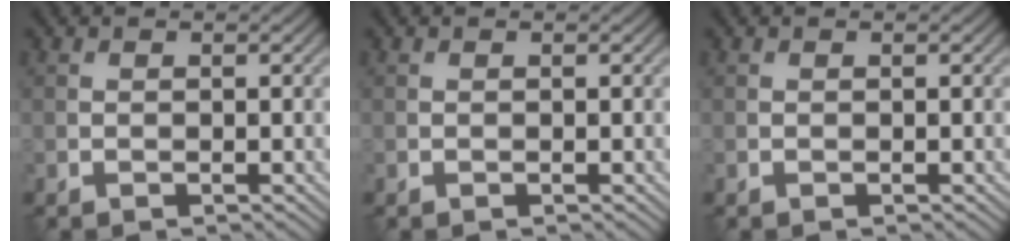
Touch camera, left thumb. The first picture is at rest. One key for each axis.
{"total": 0.0}
{"total": 0.0}